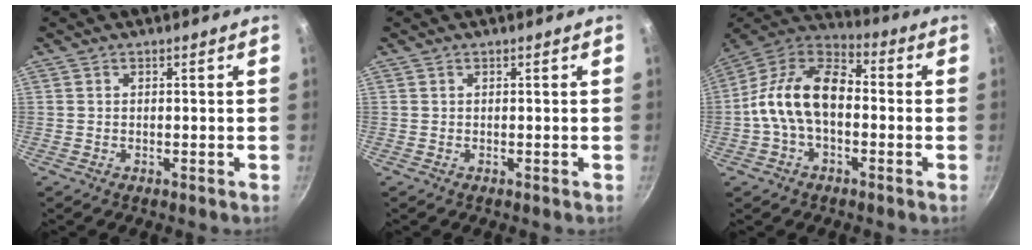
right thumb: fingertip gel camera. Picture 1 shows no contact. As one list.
[{"total": 0.0}, {"total": 15.7, "force": [-1.2, 9.7, 12.3], "torque": [-0.222, 0.041, -0.031]}]